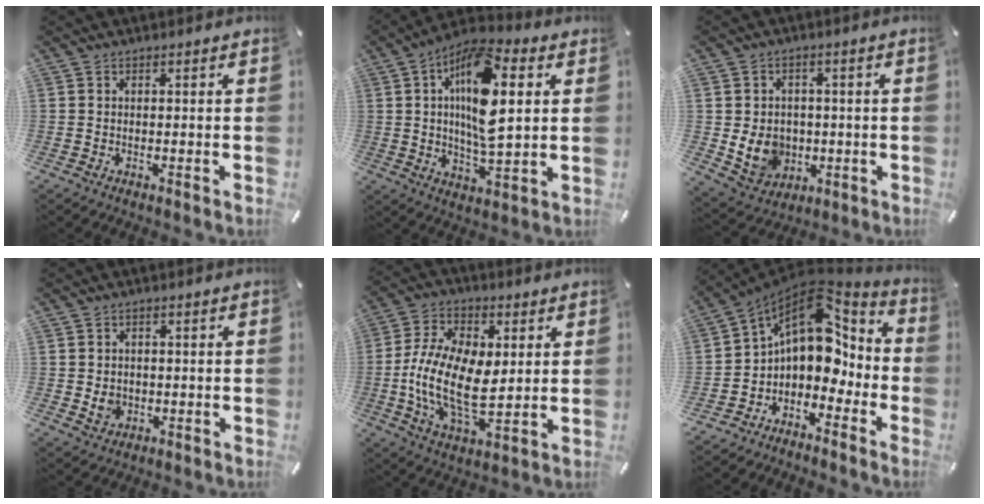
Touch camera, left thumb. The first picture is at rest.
{"total": 16.1, "force": [4.1, 6.9, 13.9], "torque": [-0.254, -0.011, 0.067]}
{"total": 9.3, "force": [-1.0, 8.3, 4.2], "torque": [-0.099, 0.006, -0.014]}
{"total": 3.5, "force": [-0.1, 3.1, 1.6], "torque": [-0.021, -0.004, -0.006]}
{"total": 15.6, "force": [0.0, 9.3, 12.5], "torque": [-0.264, -0.002, 0.002]}
{"total": 12.9, "force": [3.4, 9.2, 8.4], "torque": [-0.132, -0.038, 0.057]}